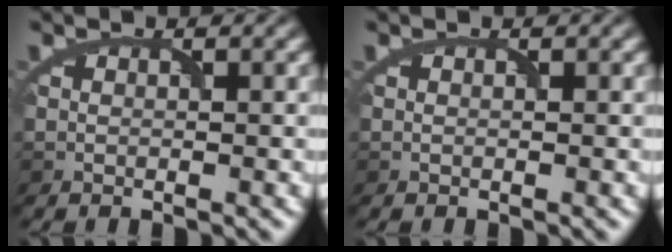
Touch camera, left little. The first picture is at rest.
{"total": 0.0}